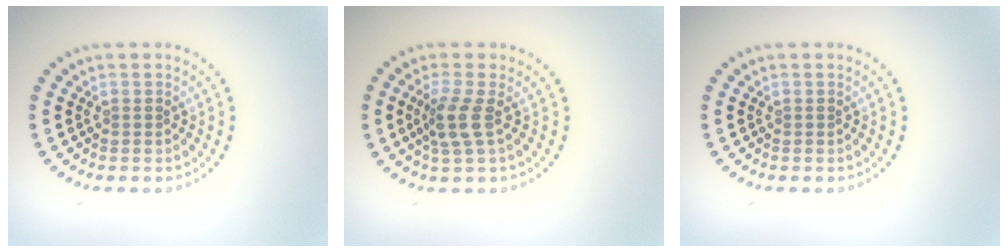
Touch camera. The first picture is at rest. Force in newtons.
{"total": 2.6, "press": 2.1, "slide": 1.6}
{"total": 0.0}